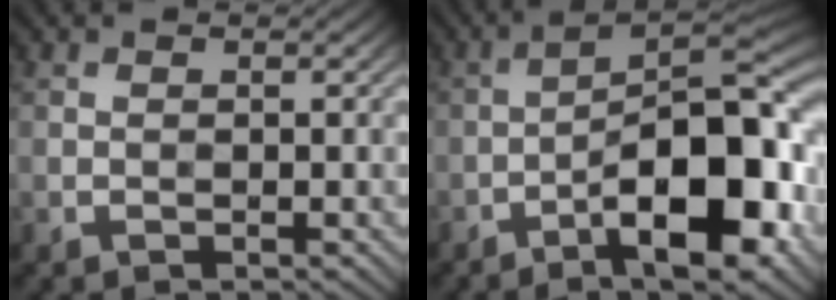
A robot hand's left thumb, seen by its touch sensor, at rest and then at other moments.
{"total": 15.4, "force": [-6.1, 5.5, 13.1], "torque": [-0.178, 0.010, -0.101]}